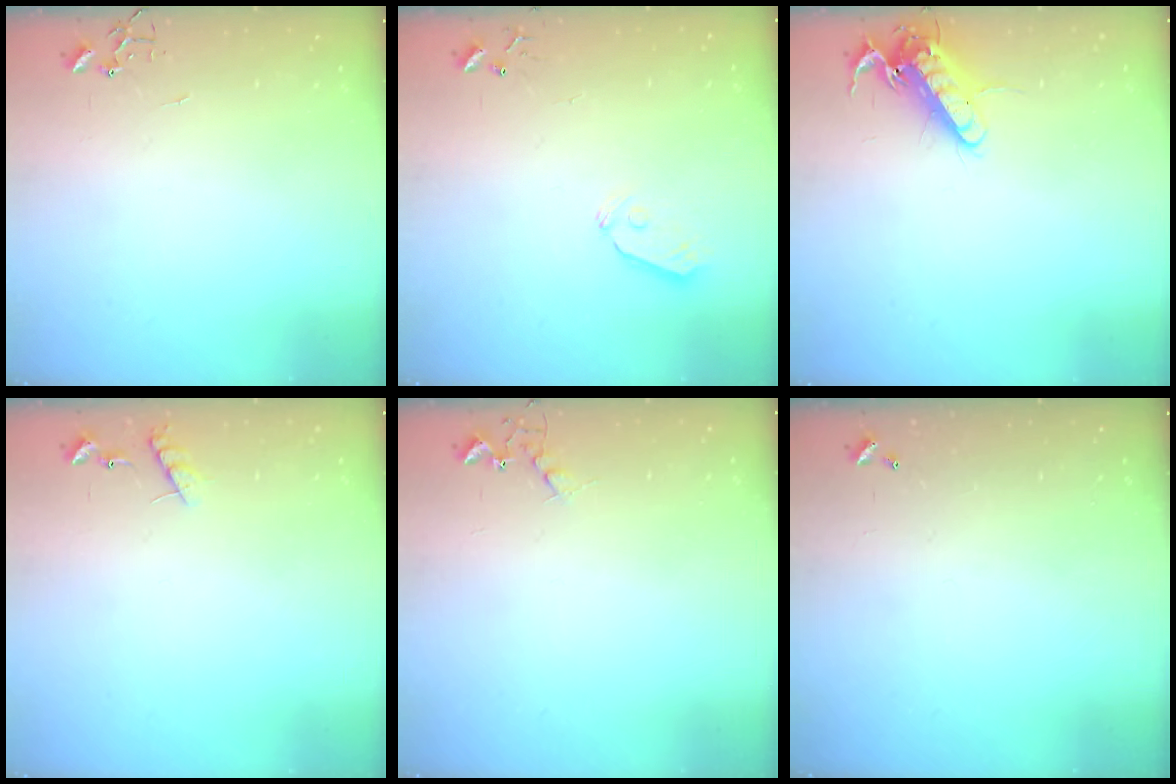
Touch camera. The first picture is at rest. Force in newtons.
{"total": 6.1, "press": 6.1, "slide": 0.5}
{"total": 13.5, "press": 13.3, "slide": 1.9}
{"total": 6.7, "press": 6.7, "slide": 0.4}
{"total": 4.8, "press": 4.7, "slide": 0.8}
{"total": 0.0}